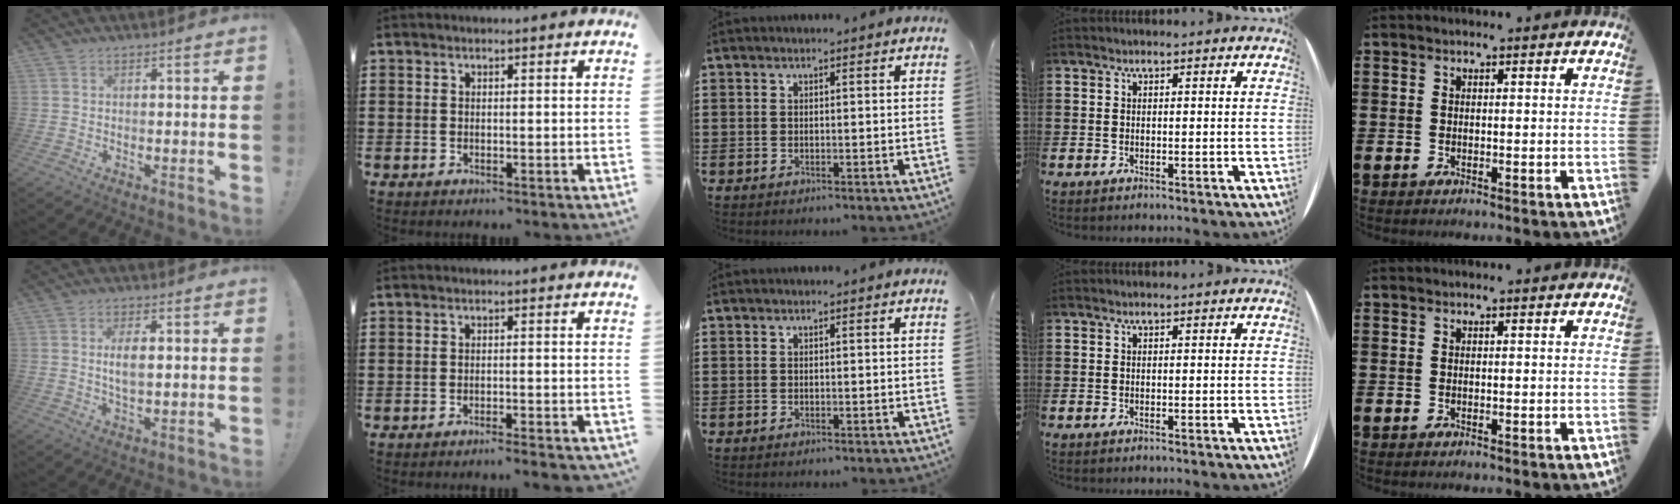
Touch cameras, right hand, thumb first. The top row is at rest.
{"thumb": {"total": 5.0, "force": [0.6, 2.3, 4.3], "torque": [-0.069, -0.005, 0.004]}, "index": {"total": 1.8, "force": [-1.7, -0.4, 0.7], "torque": [-0.012, -0.001, -0.032]}}